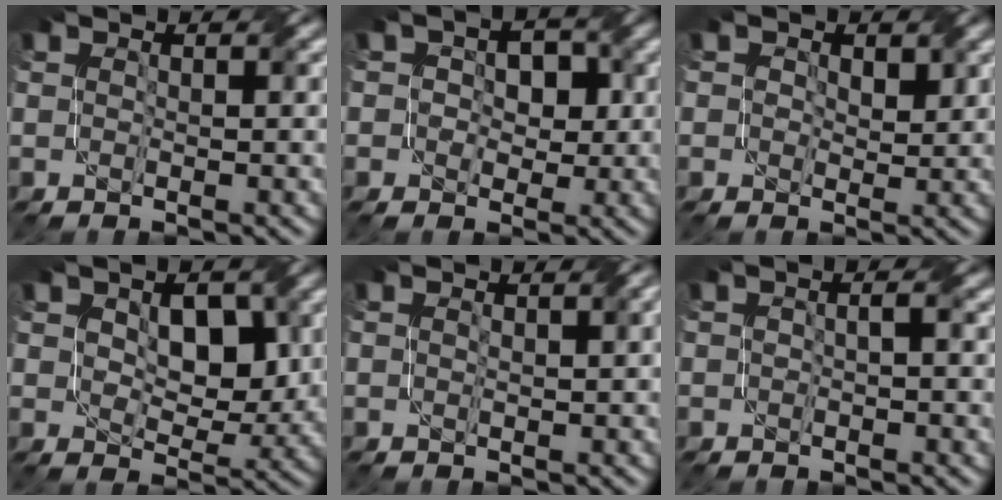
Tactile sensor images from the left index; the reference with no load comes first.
{"total": 4.5, "force": [0.2, 3.8, 2.3], "torque": [-0.011, 0.013, -0.018]}
{"total": 2.3, "force": [0.8, 1.8, 1.1], "torque": [-0.023, 0.001, 0.012]}
{"total": 4.7, "force": [1.0, 3.2, 3.4], "torque": [-0.052, -0.013, 0.019]}
{"total": 1.3, "force": [0.0, 0.3, 1.3], "torque": [-0.017, 0.000, 0.002]}
{"total": 1.2, "force": [-0.8, 0.4, 0.7], "torque": [-0.017, 0.001, -0.015]}